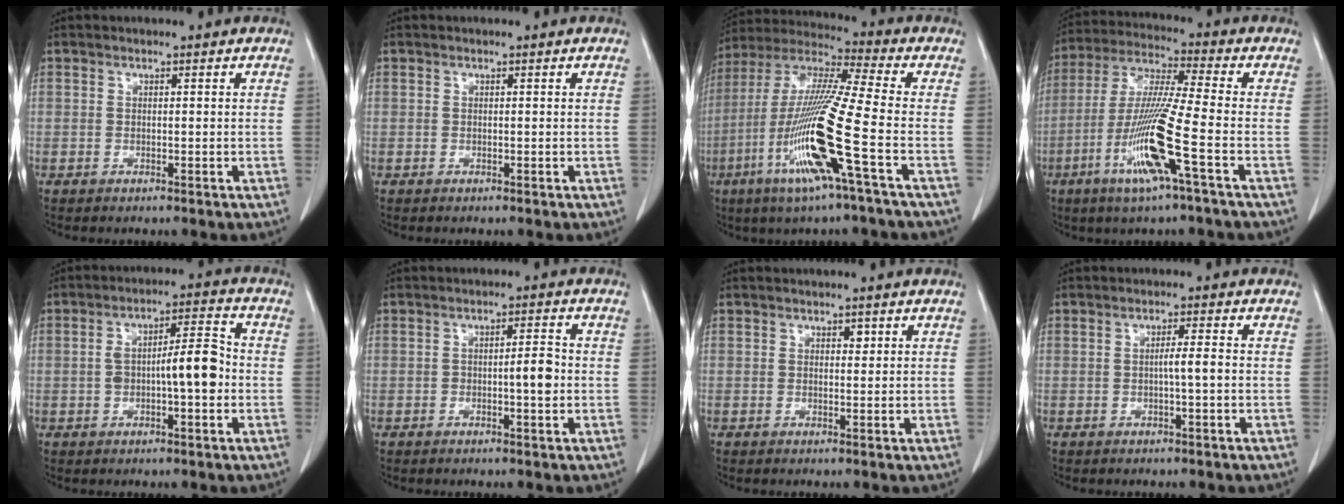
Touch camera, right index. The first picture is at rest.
{"total": 0.0}
{"total": 17.3, "force": [-6.0, -0.9, 16.2], "torque": [-0.334, -0.021, -0.124]}
{"total": 13.7, "force": [-5.2, -0.9, 12.6], "torque": [-0.260, -0.019, -0.105]}
{"total": 8.2, "force": [-1.1, 2.0, 7.9], "torque": [-0.141, 0.023, -0.020]}
{"total": 3.5, "force": [-0.7, 0.8, 3.4], "torque": [-0.049, 0.004, -0.010]}
{"total": 1.0, "force": [0.5, 0.6, 0.6], "torque": [-0.006, -0.002, 0.006]}
{"total": 2.4, "force": [-0.4, -0.2, 2.4], "torque": [-0.039, 0.002, -0.007]}